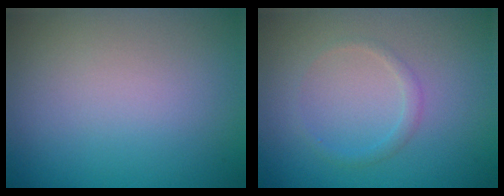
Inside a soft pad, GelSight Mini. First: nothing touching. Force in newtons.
{"total": 1.1, "press": 1.1, "slide": 0.0}